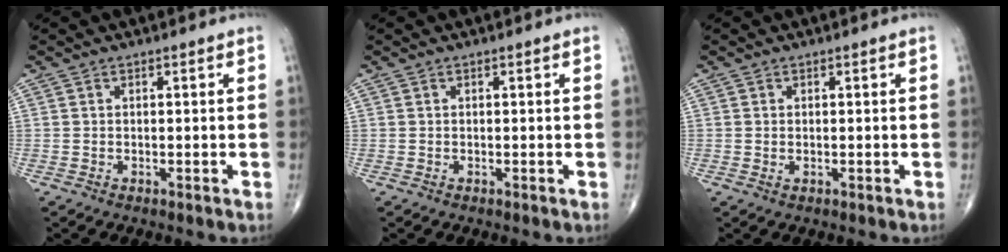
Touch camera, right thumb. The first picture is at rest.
{"total": 0.0}
{"total": 0.6, "force": [-0.1, 0.3, 0.5], "torque": [-0.011, 0.002, 0.002]}